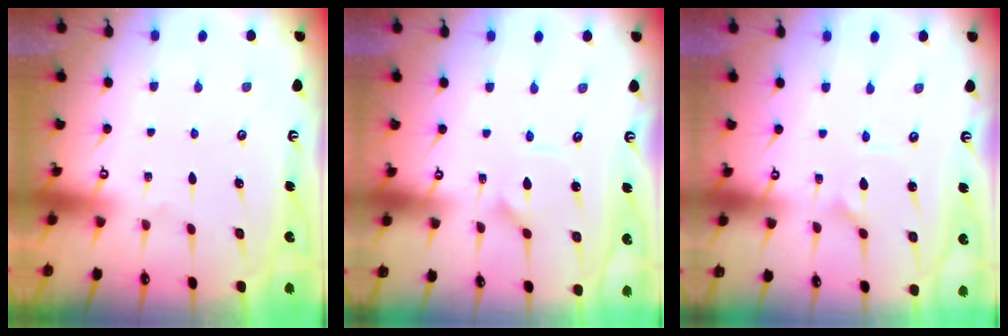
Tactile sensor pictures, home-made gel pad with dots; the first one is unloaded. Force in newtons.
{"total": 3.6, "press": 3.6, "slide": 0.3}
{"total": 1.4, "press": 1.3, "slide": 0.6}